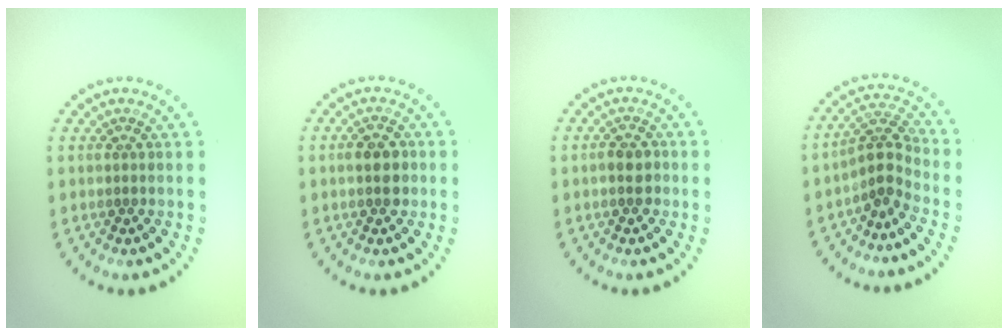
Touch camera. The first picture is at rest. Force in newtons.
{"total": 2.1, "press": 2.1, "slide": 0.2}
{"total": 1.8, "press": 1.7, "slide": 0.6}
{"total": 2.9, "press": 2.0, "slide": 2.1}